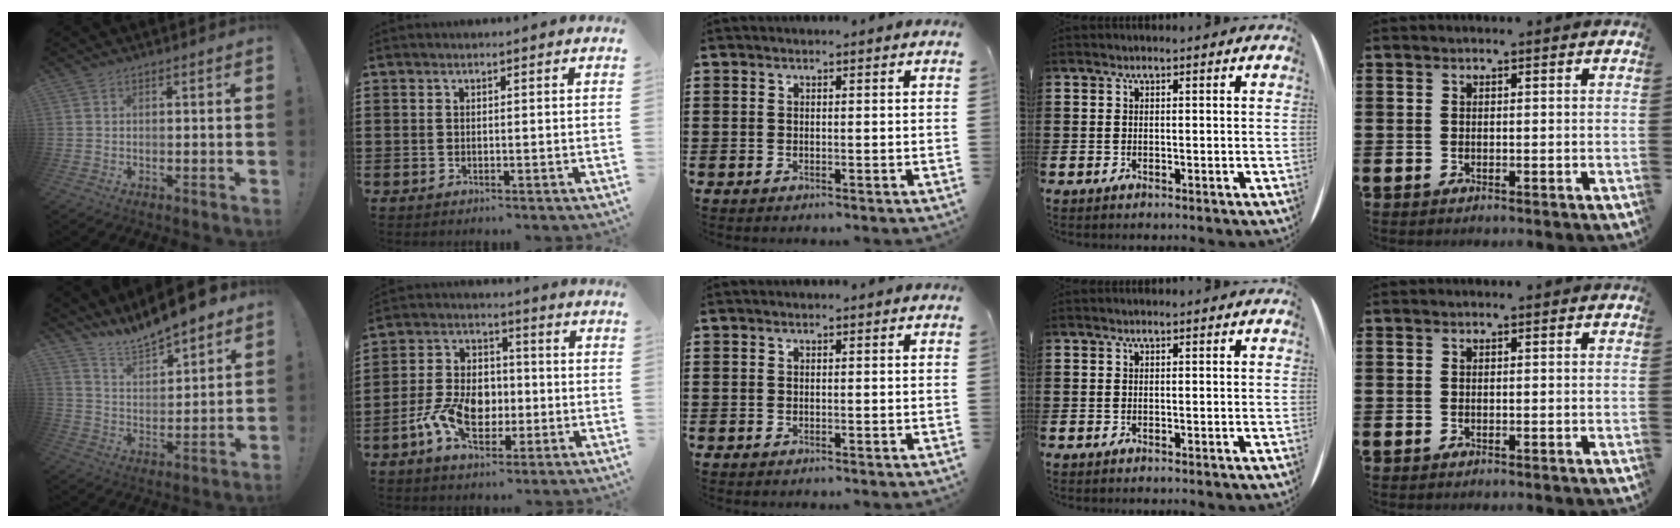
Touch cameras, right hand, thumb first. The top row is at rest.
{"thumb": {"total": 10.8, "force": [10.4, 1.1, 2.6], "torque": [-0.070, -0.093, 0.187]}, "index": {"total": 9.5, "force": [-2.5, 6.7, 6.2], "torque": [-0.138, 0.010, -0.048]}}